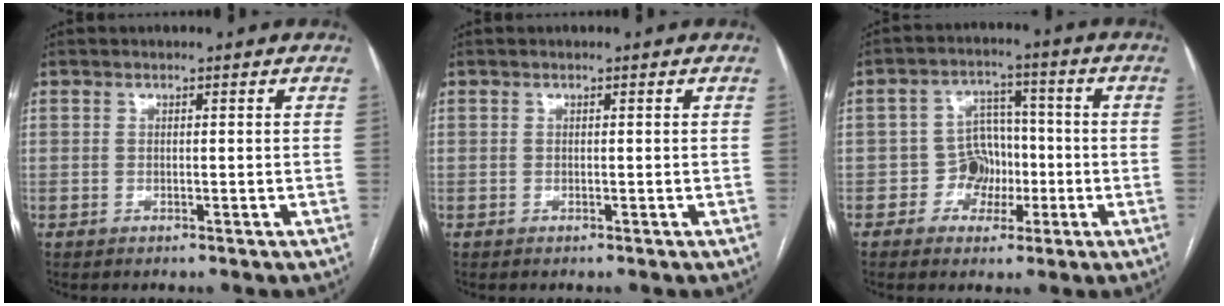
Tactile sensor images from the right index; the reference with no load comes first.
{"total": 0.0}
{"total": 6.2, "force": [-1.7, 5.4, 2.4], "torque": [-0.033, 0.024, -0.026]}